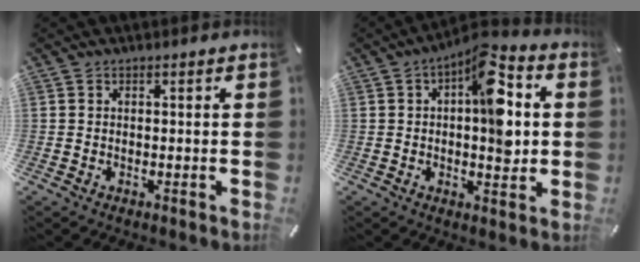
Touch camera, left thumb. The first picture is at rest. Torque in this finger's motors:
{"motor_torque": [1.16, 2.89, 1.31, -0.93, 0.50]}